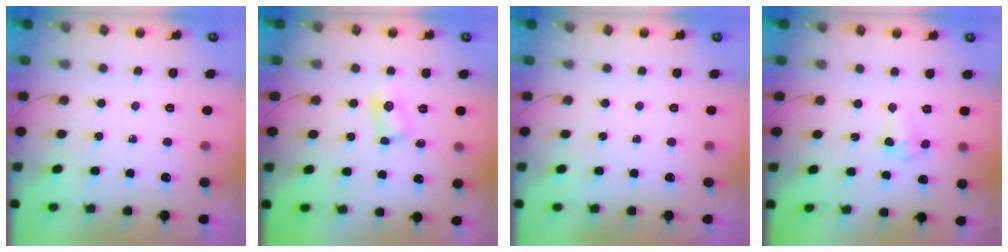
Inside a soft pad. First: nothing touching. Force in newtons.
{"total": 3.5, "press": 3.5, "slide": 0.4}
{"total": 0.0}
{"total": 5.3, "press": 5.2, "slide": 0.6}